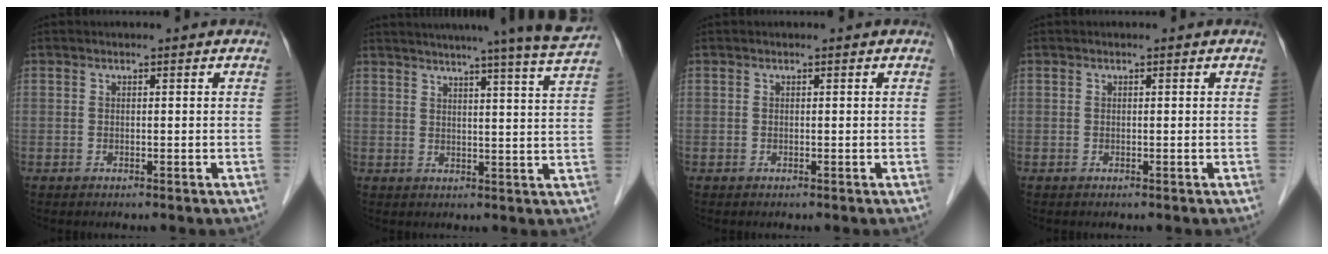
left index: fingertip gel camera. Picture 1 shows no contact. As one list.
[{"total": 17.7, "force": [15.8, -2.3, 7.8], "torque": [-0.125, -0.048, 0.186]}, {"total": 0.0}, {"total": 0.0}]